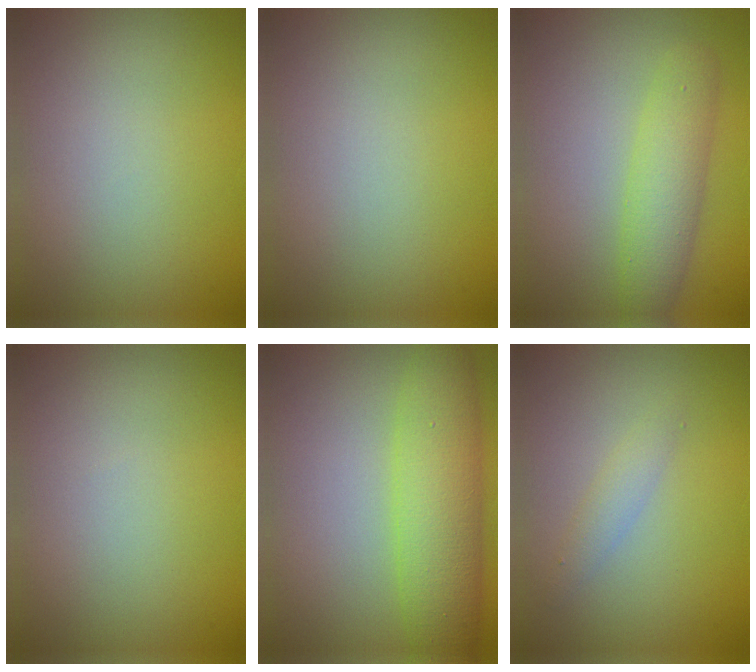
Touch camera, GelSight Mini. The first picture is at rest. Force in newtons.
{"total": 0.0}
{"total": 3.7, "press": 3.7, "slide": 0.2}
{"total": 0.0}
{"total": 6.6, "press": 6.6, "slide": 0.1}
{"total": 1.3, "press": 1.3, "slide": 0.0}